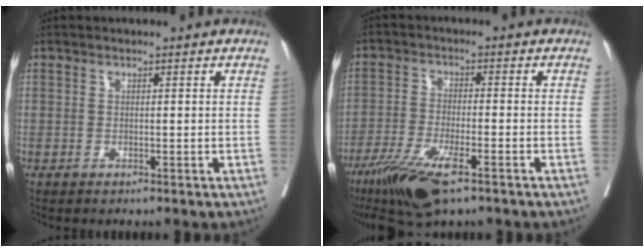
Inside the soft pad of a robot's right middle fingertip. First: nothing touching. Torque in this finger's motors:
{"motor_torque": [0.73, -0.76, 0.22, 0.12]}